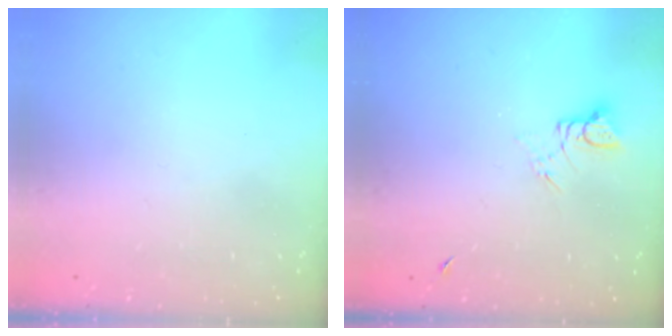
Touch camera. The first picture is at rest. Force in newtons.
{"total": 1.5, "press": 1.5, "slide": 0.2}